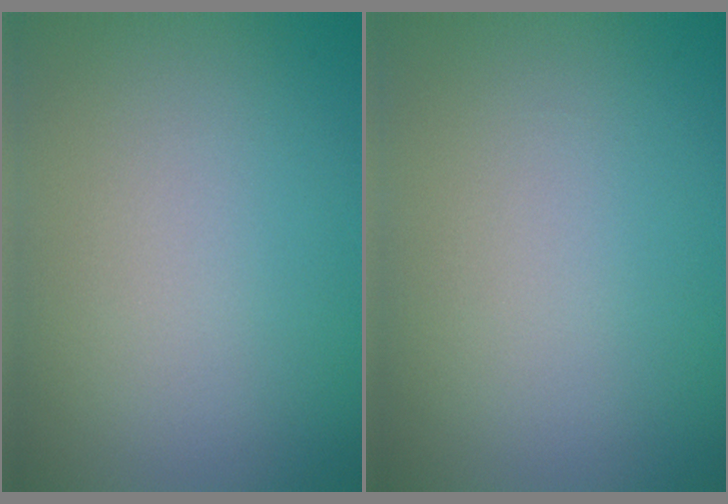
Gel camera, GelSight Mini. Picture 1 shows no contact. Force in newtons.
{"total": 0.0}